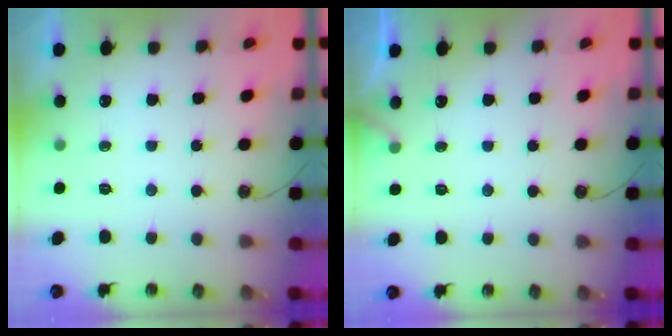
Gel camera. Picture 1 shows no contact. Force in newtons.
{"total": 4.0, "press": 4.0, "slide": 0.3}